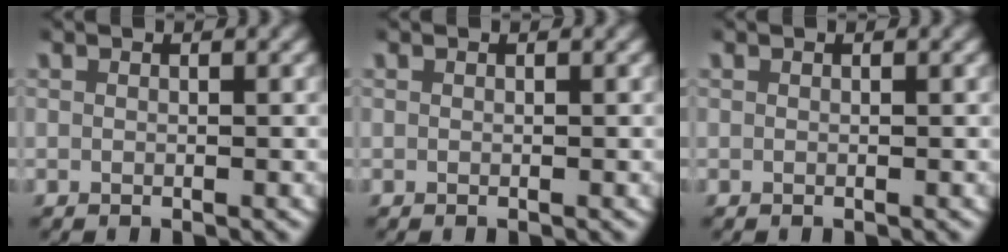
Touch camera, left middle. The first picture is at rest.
{"total": 0.0}
{"total": 0.0}